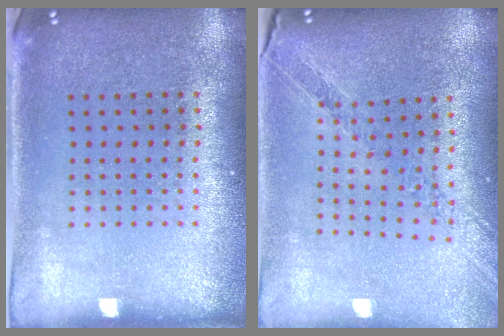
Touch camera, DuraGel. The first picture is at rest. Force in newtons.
{"total": 1.1, "press": 1.1, "slide": 0.1}